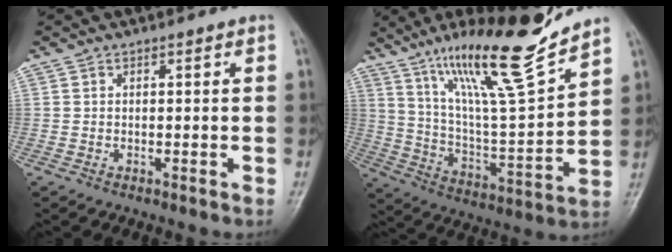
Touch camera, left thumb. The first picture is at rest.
{"total": 20.1, "force": [14.8, 2.0, 13.4], "torque": [-0.200, -0.083, 0.262]}